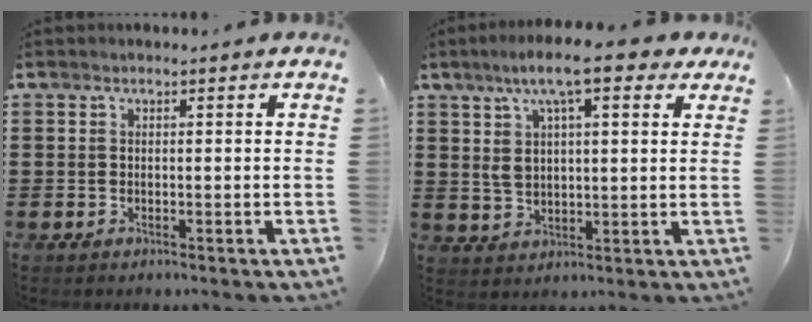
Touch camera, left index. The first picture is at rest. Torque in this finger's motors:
{"motor_torque": [2.14, 0.00, 0.84, 0.21]}